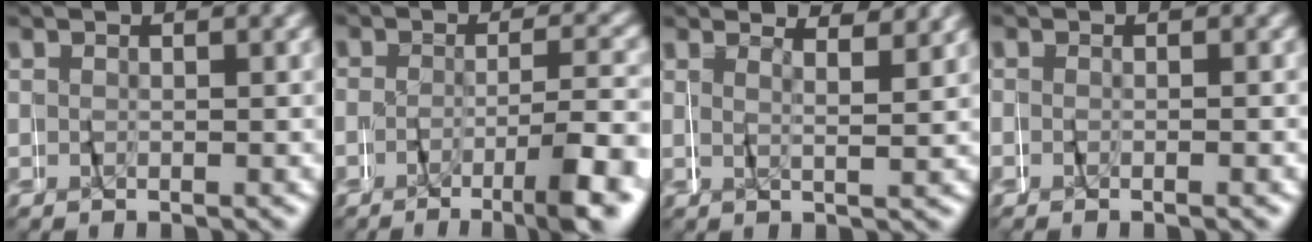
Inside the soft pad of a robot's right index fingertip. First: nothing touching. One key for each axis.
{"total": 5.4, "fx": -3.7, "fy": 0.5, "fz": 3.9, "tx": -0.057, "ty": -0.004, "tz": -0.062}
{"total": 1.8, "fx": 1.2, "fy": -0.9, "fz": 1.0, "tx": -0.030, "ty": 0.003, "tz": 0.021}
{"total": 0.9, "fx": -0.9, "fy": -0.3, "fz": 0.2, "tx": -0.014, "ty": -0.004, "tz": -0.016}